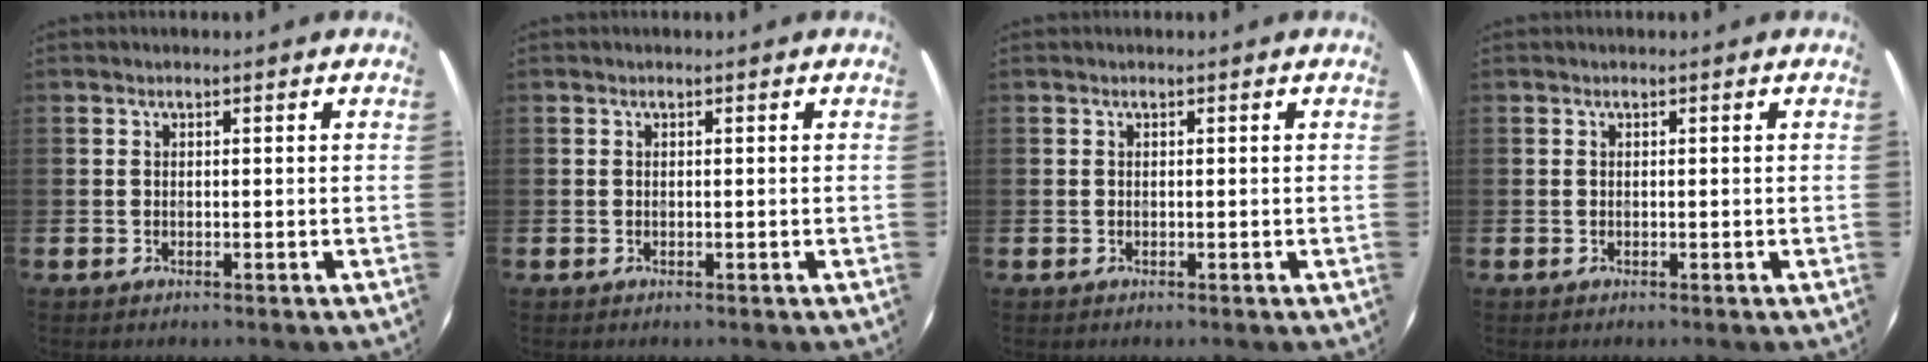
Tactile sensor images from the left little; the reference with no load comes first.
{"total": 0.0}
{"total": 0.0}
{"total": 0.0}